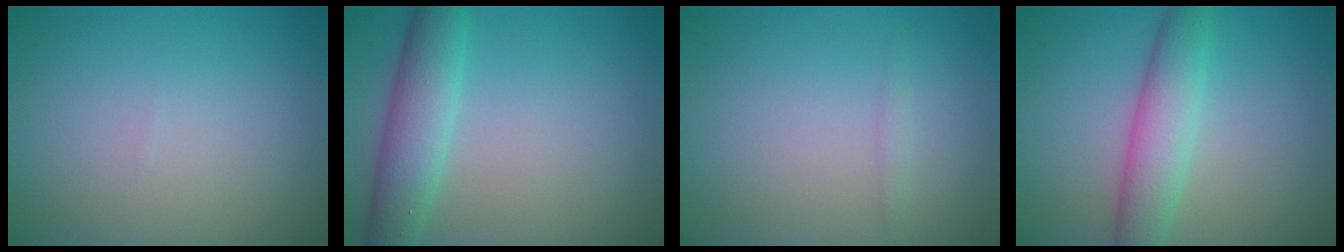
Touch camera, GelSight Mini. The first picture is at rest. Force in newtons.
{"total": 4.9, "press": 4.9, "slide": 0.3}
{"total": 0.8, "press": 0.8, "slide": 0.0}
{"total": 4.6, "press": 4.6, "slide": 0.0}